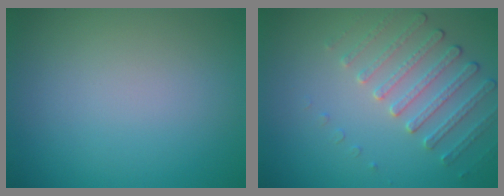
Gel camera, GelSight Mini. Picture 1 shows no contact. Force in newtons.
{"total": 2.5, "press": 2.2, "slide": 1.3}